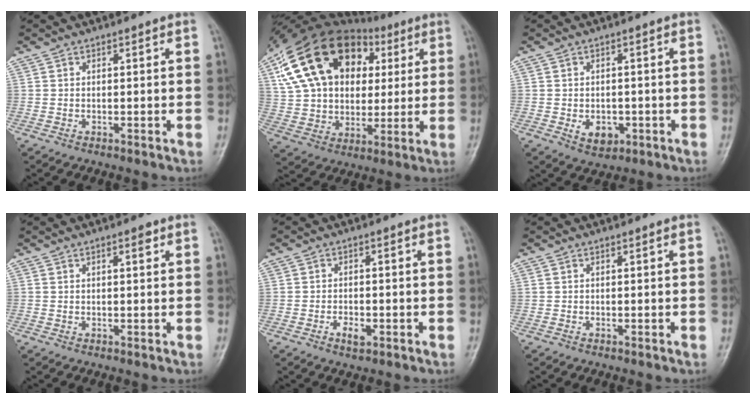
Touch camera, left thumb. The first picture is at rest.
{"total": 25.5, "force": [8.4, 18.2, 15.8], "torque": [-0.284, 0.033, 0.154]}
{"total": 4.7, "force": [-1.3, 3.5, 2.8], "torque": [-0.028, 0.003, -0.010]}
{"total": 1.6, "force": [0.8, 0.6, 1.2], "torque": [-0.014, 0.000, 0.009]}
{"total": 2.7, "force": [-1.2, 1.5, 1.9], "torque": [-0.029, 0.003, -0.019]}
{"total": 0.0}